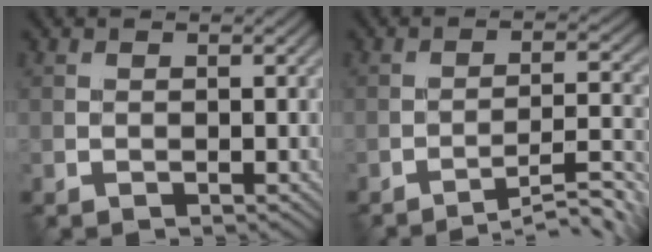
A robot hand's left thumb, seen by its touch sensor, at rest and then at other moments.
{"total": 7.6, "force": [-5.8, 0.9, 4.9], "torque": [-0.085, 0.017, -0.084]}